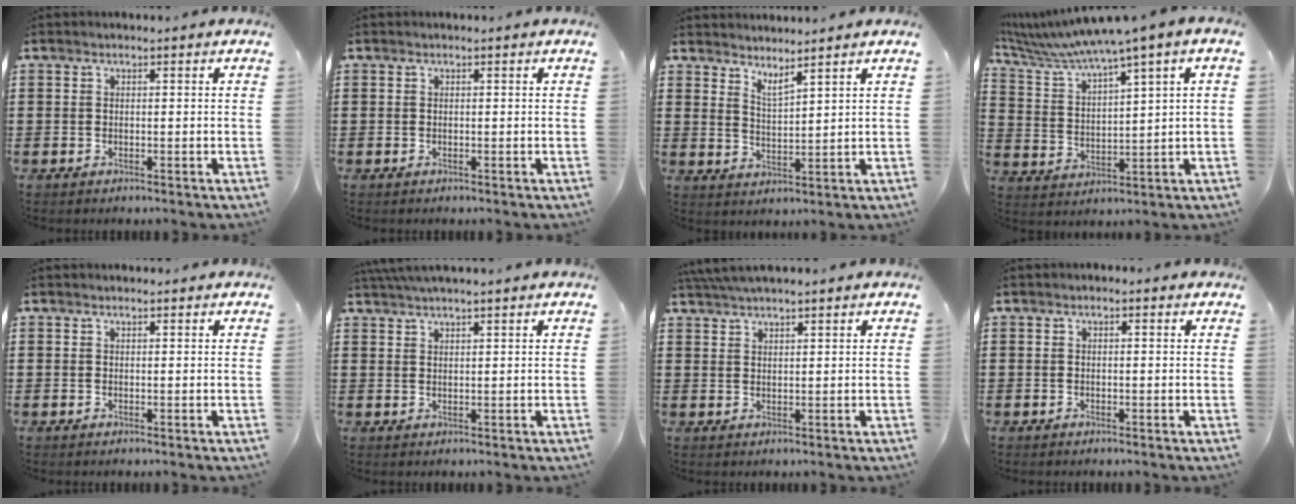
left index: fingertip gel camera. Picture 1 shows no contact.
{"total": 0.0}
{"total": 3.2, "force": [3.1, -0.3, 0.6], "torque": [-0.019, -0.011, 0.057]}
{"total": 5.8, "force": [4.6, -0.8, 3.5], "torque": [-0.089, -0.037, 0.072]}
{"total": 0.9, "force": [0.7, 0.2, 0.4], "torque": [-0.008, 0.002, 0.014]}
{"total": 2.6, "force": [2.4, 0.0, 0.9], "torque": [-0.023, 0.000, 0.046]}
{"total": 3.5, "force": [3.2, 0.3, 1.4], "torque": [-0.036, -0.001, 0.062]}
{"total": 0.7, "force": [0.3, 0.1, 0.6], "torque": [-0.012, 0.002, 0.006]}